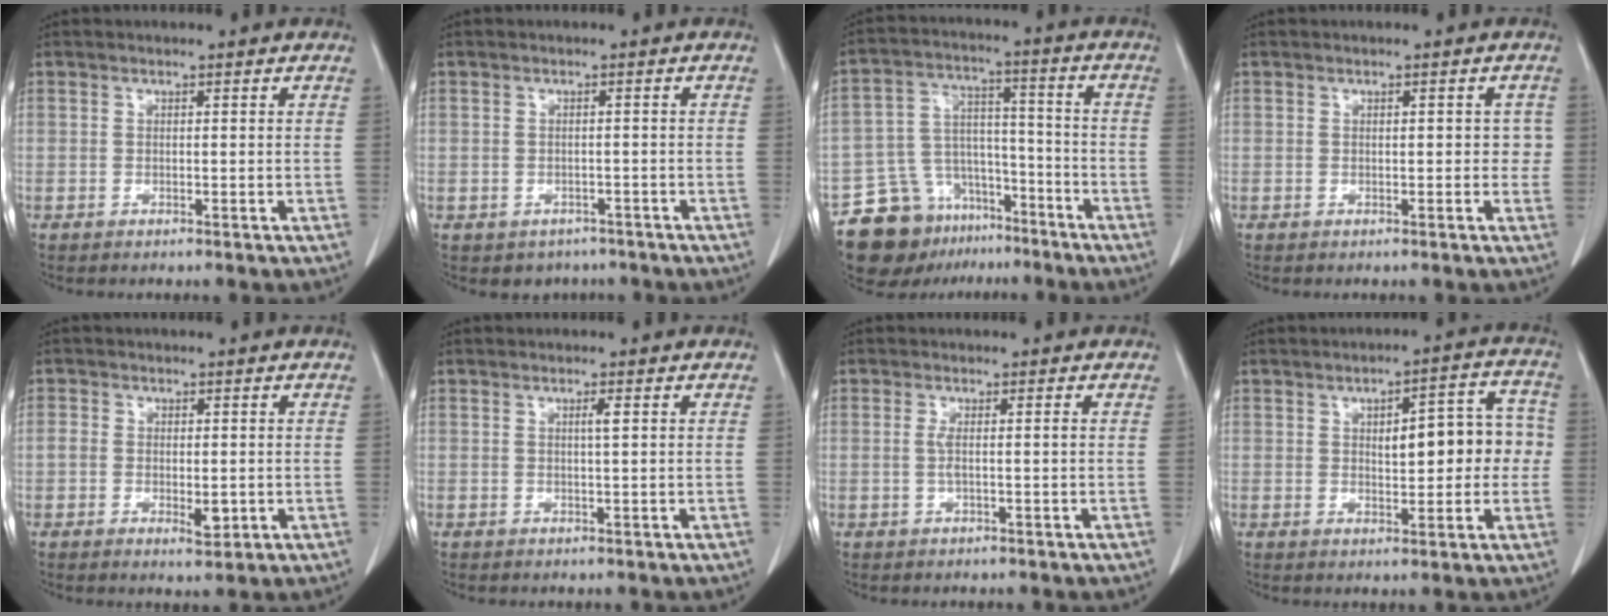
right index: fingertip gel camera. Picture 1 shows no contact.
{"total": 3.3, "force": [-2.4, 2.3, 0.3], "torque": [-0.003, 0.010, -0.028]}
{"total": 13.4, "force": [-9.7, 8.1, 4.3], "torque": [-0.075, 0.051, -0.158]}
{"total": 2.4, "force": [0.1, 1.4, 1.9], "torque": [-0.013, 0.009, 0.000]}
{"total": 4.1, "force": [-0.7, 2.2, 3.3], "torque": [-0.048, -0.001, -0.005]}
{"total": 1.1, "force": [0.3, -0.1, 1.0], "torque": [-0.019, 0.001, 0.004]}
{"total": 1.5, "force": [0.0, -0.1, 1.5], "torque": [-0.030, 0.001, 0.000]}
{"total": 9.8, "force": [0.7, 3.8, 9.0], "torque": [-0.109, 0.036, 0.014]}